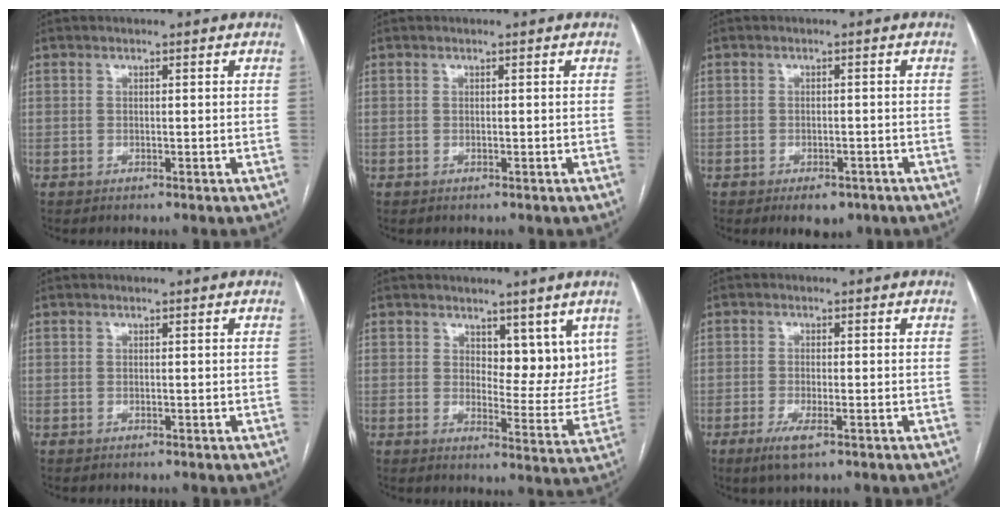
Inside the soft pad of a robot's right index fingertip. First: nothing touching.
{"total": 0.0}
{"total": 4.4, "force": [-3.0, 2.3, 2.3], "torque": [-0.024, -0.001, -0.034]}
{"total": 0.0}
{"total": 7.5, "force": [4.3, 3.7, 4.8], "torque": [-0.045, -0.010, 0.068]}
{"total": 3.6, "force": [-1.9, 0.7, 3.0], "torque": [-0.060, -0.007, -0.035]}